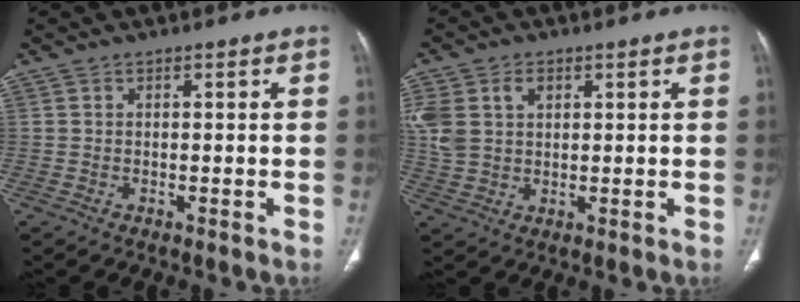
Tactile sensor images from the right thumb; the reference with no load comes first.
{"total": 9.3, "force": [3.0, 6.8, 5.6], "torque": [-0.128, 0.006, 0.067]}